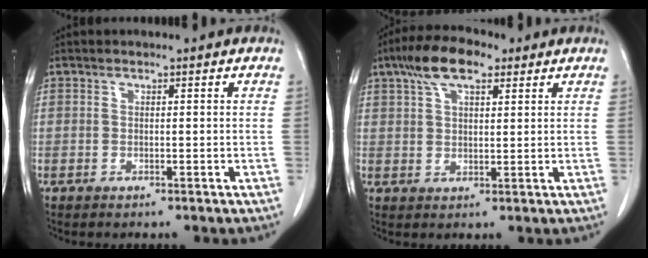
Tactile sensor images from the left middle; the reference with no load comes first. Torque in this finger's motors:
{"motor_torque": [1.26, -0.88, 0.08, 0.03]}